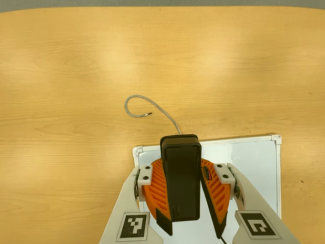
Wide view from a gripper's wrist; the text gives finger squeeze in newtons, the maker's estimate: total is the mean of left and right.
{"total": 11.0, "left": 10.4, "right": 11.6}